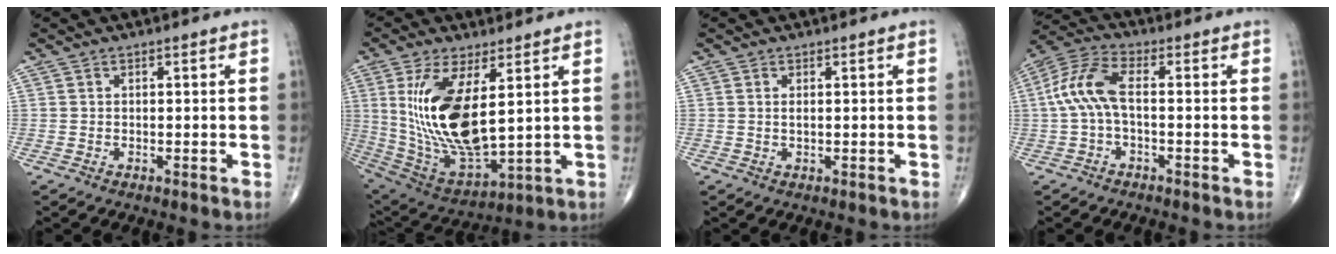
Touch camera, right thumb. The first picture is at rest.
{"total": 19.1, "force": [4.0, 7.9, 16.9], "torque": [-0.336, -0.029, 0.096]}
{"total": 1.0, "force": [0.3, 0.3, 0.9], "torque": [-0.019, -0.001, 0.006]}
{"total": 9.0, "force": [-0.3, 3.9, 8.1], "torque": [-0.191, 0.029, -0.011]}